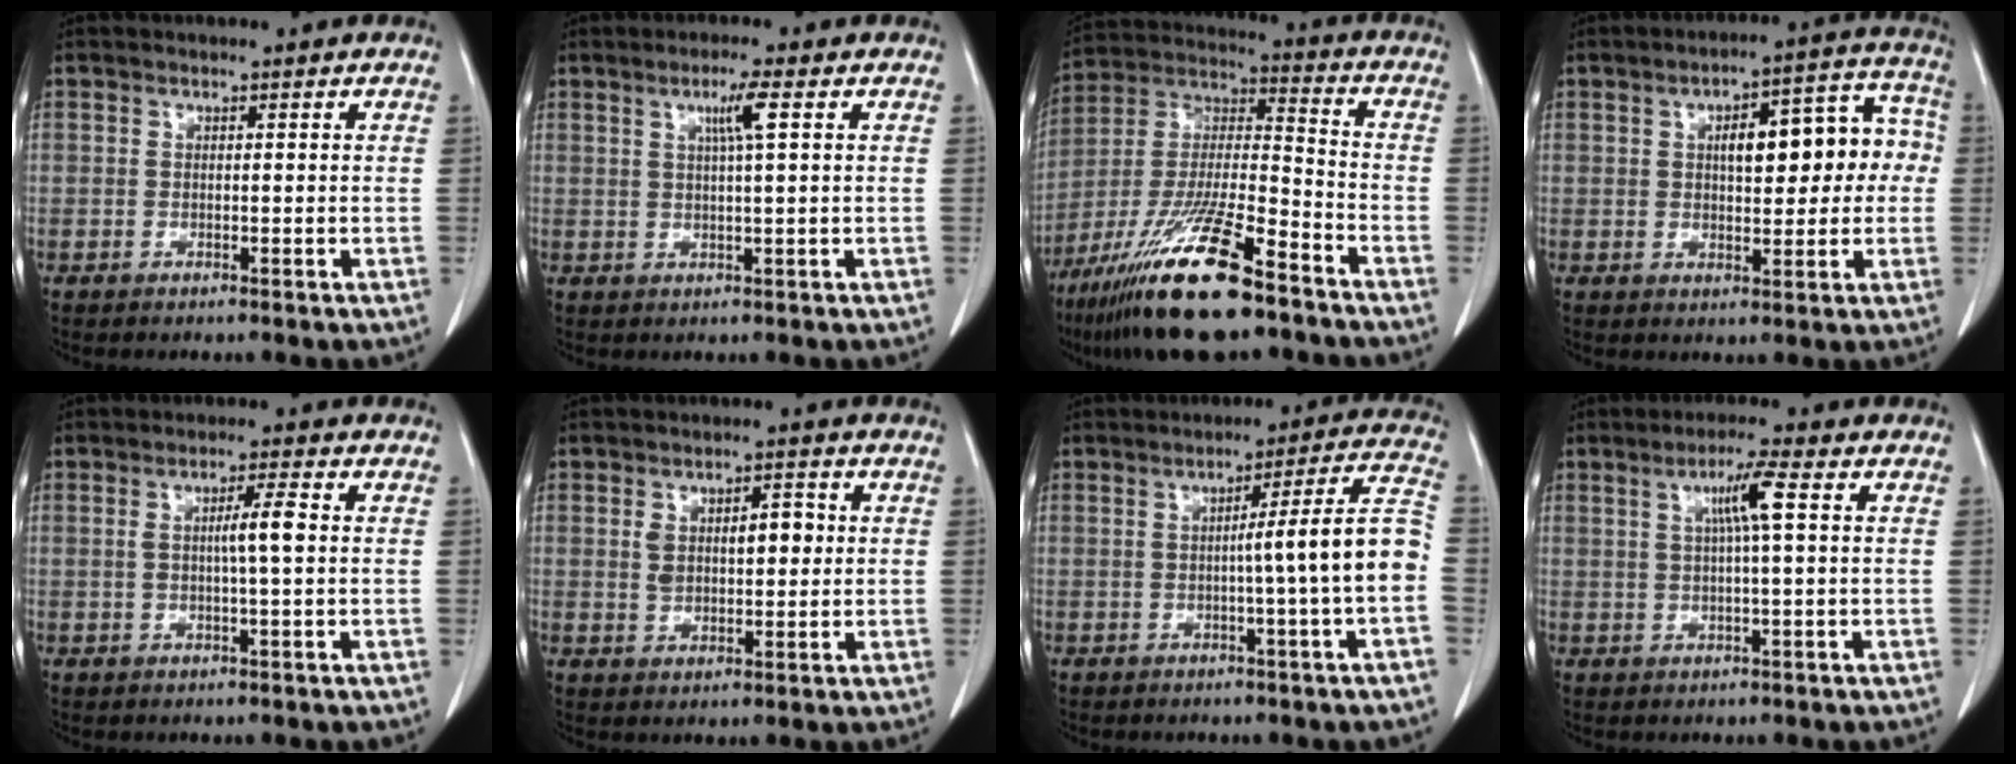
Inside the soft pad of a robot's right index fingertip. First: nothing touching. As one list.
[{"total": 3.7, "force": [1.3, -0.5, 3.5], "torque": [-0.064, -0.001, 0.024]}, {"total": 19.5, "force": [-12.9, 2.5, 14.5], "torque": [-0.301, -0.037, -0.233]}, {"total": 11.8, "force": [1.3, 4.6, 10.8], "torque": [-0.137, 0.046, 0.023]}, {"total": 3.9, "force": [0.3, -0.1, 3.9], "torque": [-0.068, 0.003, 0.008]}, {"total": 6.1, "force": [1.2, 2.8, 5.3], "torque": [-0.087, 0.017, 0.028]}, {"total": 10.2, "force": [-1.5, -1.7, 10.0], "torque": [-0.135, 0.015, -0.023]}, {"total": 5.2, "force": [1.3, -0.4, 5.0], "torque": [-0.091, 0.005, 0.024]}]